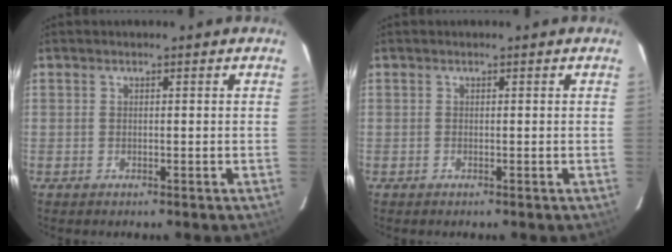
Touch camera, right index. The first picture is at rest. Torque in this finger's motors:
{"motor_torque": [0.09, 0.04, 0.00, 0.01]}